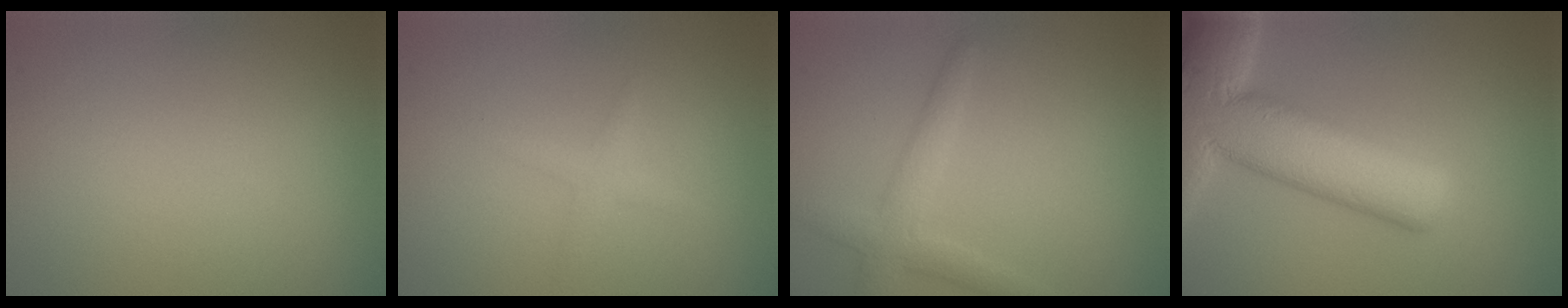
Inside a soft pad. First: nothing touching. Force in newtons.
{"total": 1.3, "press": 1.3, "slide": 0.1}
{"total": 2.6, "press": 2.6, "slide": 0.1}
{"total": 11.9, "press": 11.9, "slide": 0.7}